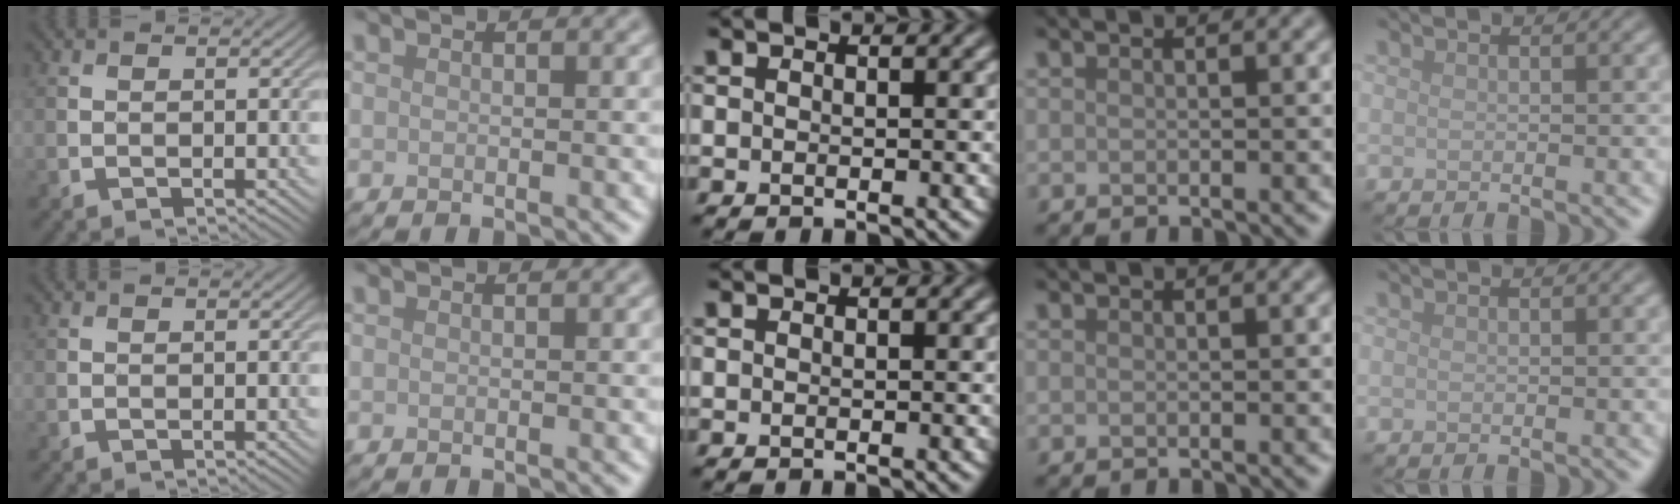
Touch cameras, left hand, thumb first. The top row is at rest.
{}